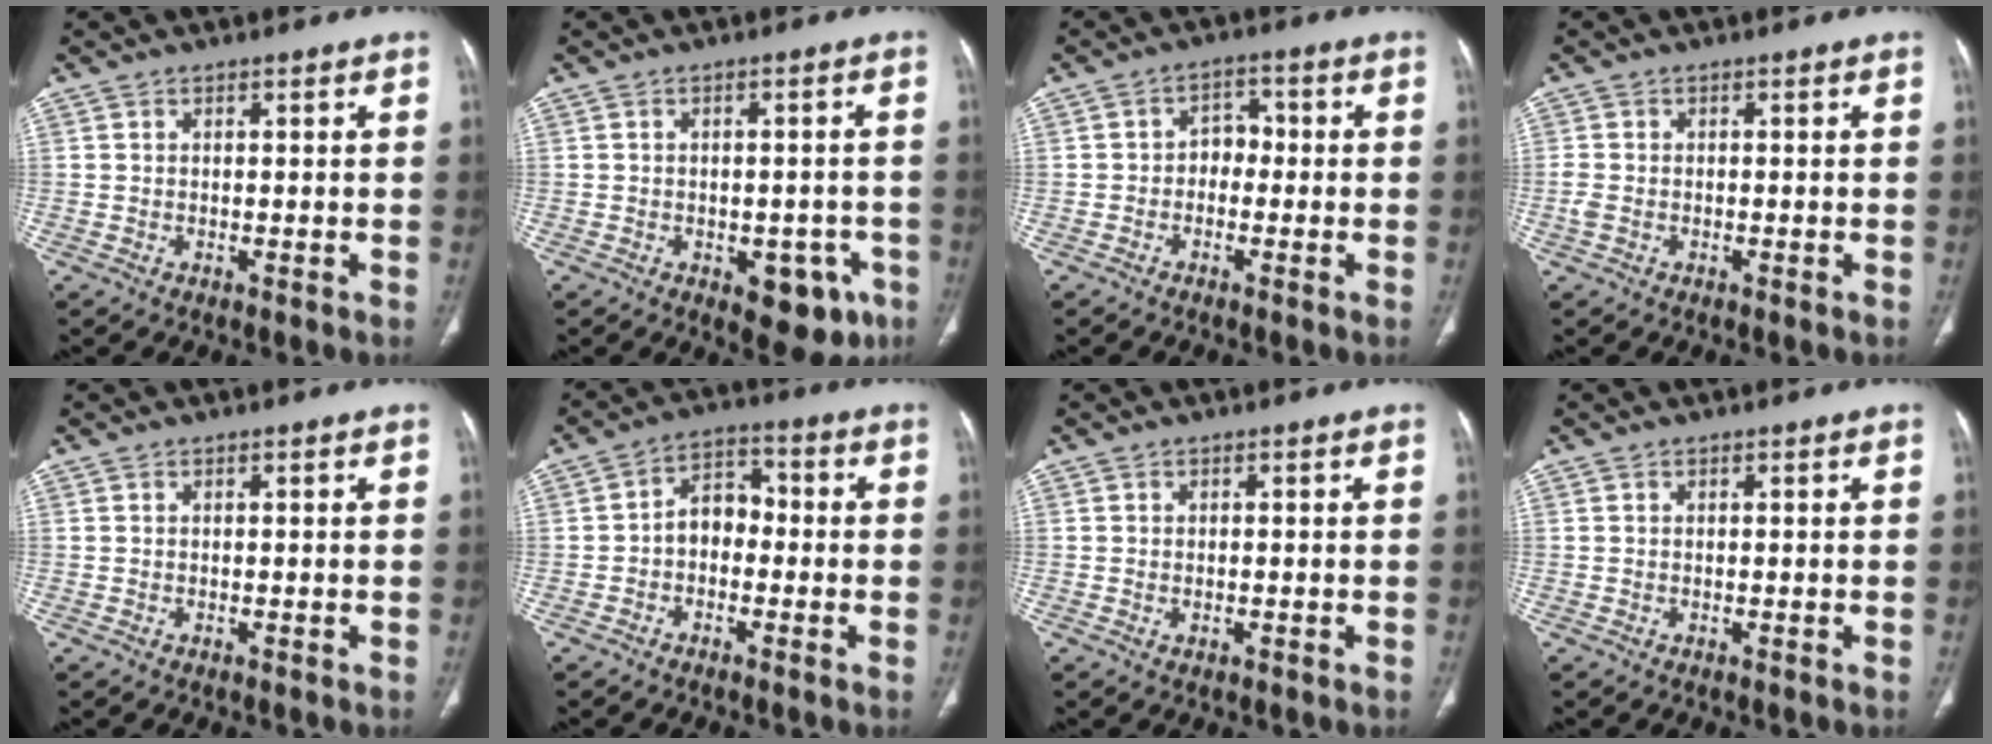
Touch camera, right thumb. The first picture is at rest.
{"total": 9.2, "force": [-4.2, 5.2, 6.3], "torque": [-0.040, 0.013, -0.045]}
{"total": 3.7, "force": [-0.8, 2.9, 2.2], "torque": [-0.014, 0.022, -0.026]}
{"total": 1.7, "force": [-0.5, 1.1, 1.1], "torque": [-0.035, -0.002, -0.012]}
{"total": 0.0}
{"total": 6.3, "force": [-1.1, 4.6, 4.2], "torque": [-0.045, 0.031, -0.034]}
{"total": 0.9, "force": [-0.2, 0.5, 0.7], "torque": [-0.015, 0.004, 0.000]}
{"total": 0.0}